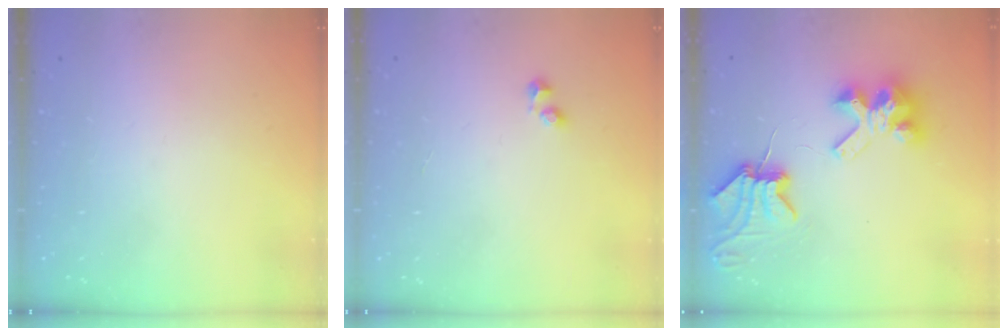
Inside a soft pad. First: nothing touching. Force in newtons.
{"total": 1.5, "press": 1.2, "slide": 0.8}
{"total": 7.9, "press": 7.8, "slide": 1.0}